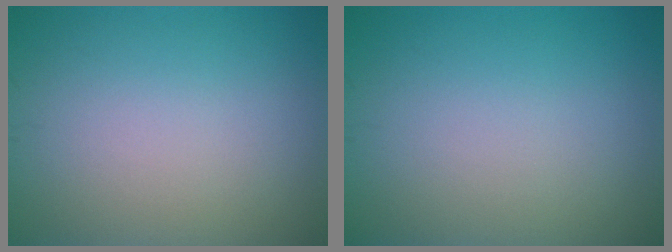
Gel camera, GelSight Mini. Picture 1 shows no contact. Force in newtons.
{"total": 0.0}